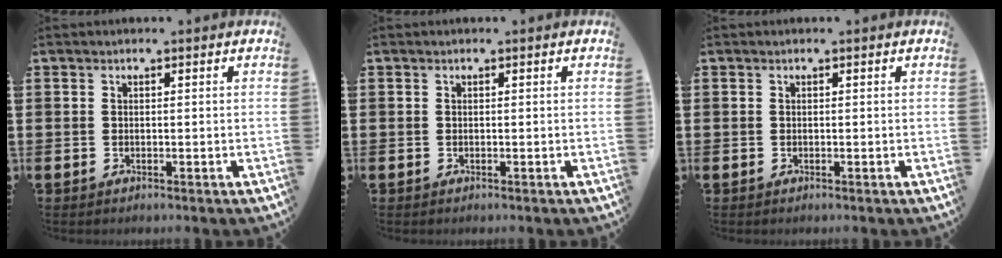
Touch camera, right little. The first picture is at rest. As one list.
[{"total": 0.0}, {"total": 0.0}]